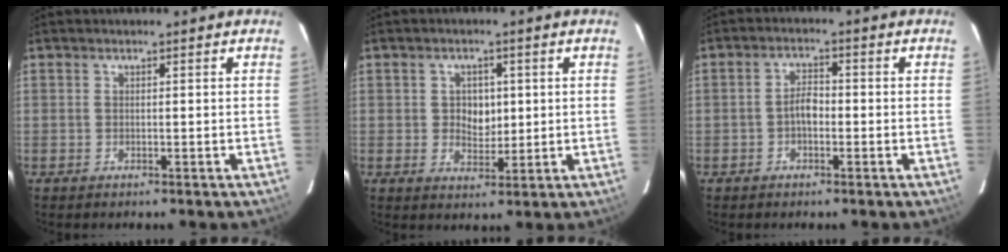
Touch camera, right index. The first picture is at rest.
{"total": 4.6, "force": [0.5, 3.7, 2.6], "torque": [-0.041, 0.005, 0.013]}
{"total": 2.9, "force": [-1.0, 1.5, 2.3], "torque": [-0.042, 0.010, -0.017]}